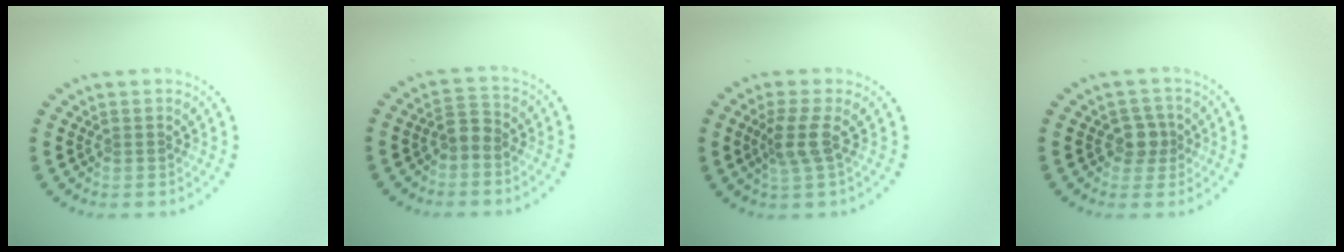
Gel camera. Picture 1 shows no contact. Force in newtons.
{"total": 1.6, "press": 1.4, "slide": 0.7}
{"total": 2.5, "press": 1.9, "slide": 1.6}
{"total": 2.1, "press": 1.9, "slide": 1.0}